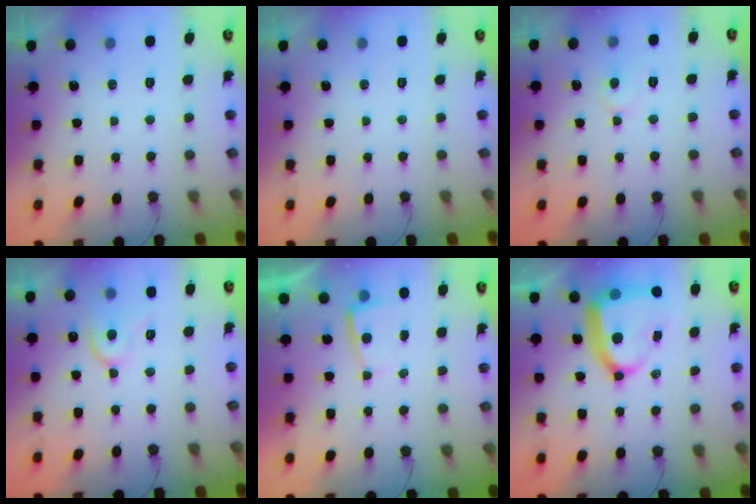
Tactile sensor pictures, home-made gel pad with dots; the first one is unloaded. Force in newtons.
{"total": 0.0}
{"total": 5.5, "press": 5.5, "slide": 0.4}
{"total": 9.8, "press": 9.8, "slide": 0.7}
{"total": 2.2, "press": 2.2, "slide": 0.4}
{"total": 16.5, "press": 16.4, "slide": 1.6}